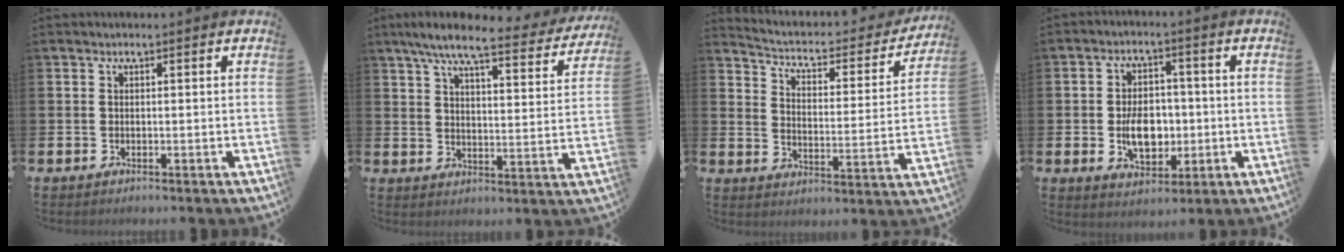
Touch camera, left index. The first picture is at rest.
{"total": 8.0, "force": [6.9, 0.8, 4.0], "torque": [-0.087, -0.036, 0.114]}
{"total": 4.5, "force": [3.8, 1.8, 1.6], "torque": [-0.054, -0.034, 0.053]}
{"total": 6.4, "force": [-0.8, 4.3, 4.7], "torque": [-0.072, 0.008, -0.018]}